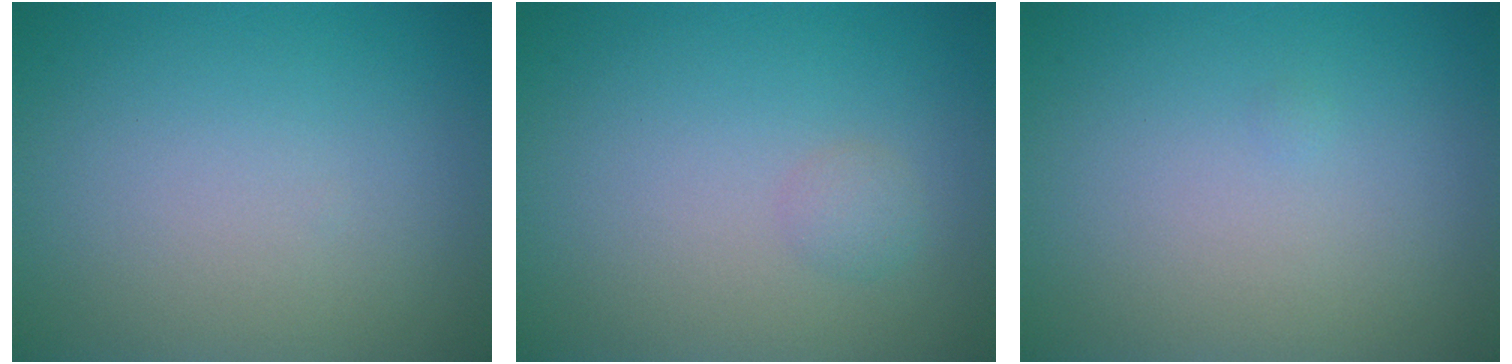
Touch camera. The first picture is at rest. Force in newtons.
{"total": 1.0, "press": 1.0, "slide": 0.0}
{"total": 0.0}